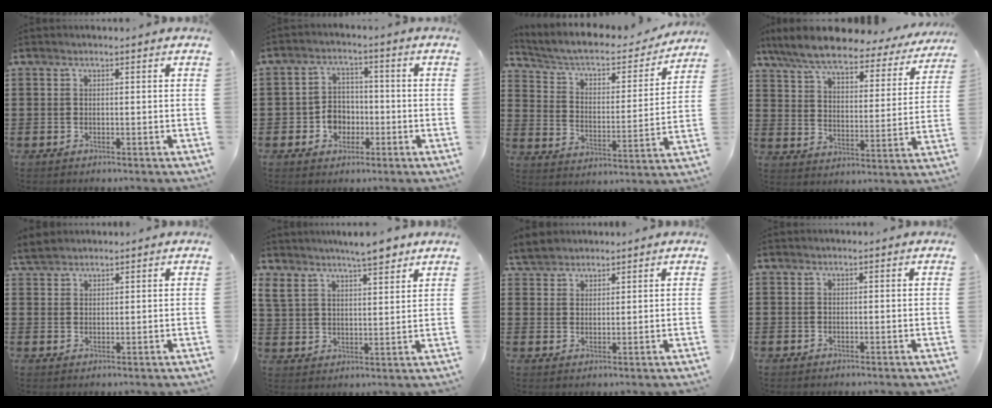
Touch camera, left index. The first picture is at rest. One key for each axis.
{"total": 5.0, "fx": -1.7, "fy": 4.1, "fz": 2.3, "tx": -0.051, "ty": 0.012, "tz": -0.033}
{"total": 5.4, "fx": 4.3, "fy": 1.8, "fz": 2.6, "tx": -0.073, "ty": -0.028, "tz": 0.067}
{"total": 8.0, "fx": 7.1, "fy": 1.0, "fz": 3.5, "tx": -0.098, "ty": -0.042, "tz": 0.121}
{"total": 2.7, "fx": 2.5, "fy": 0.7, "fz": 0.6, "tx": -0.019, "ty": 0.003, "tz": 0.050}
{"total": 7.0, "fx": 6.1, "fy": 2.1, "fz": 2.7, "tx": -0.074, "ty": -0.010, "tz": 0.113}
{"total": 3.0, "fx": 2.9, "fy": 1.0, "fz": 0.0, "tx": -0.011, "ty": 0.002, "tz": 0.056}
{"total": 0.0}